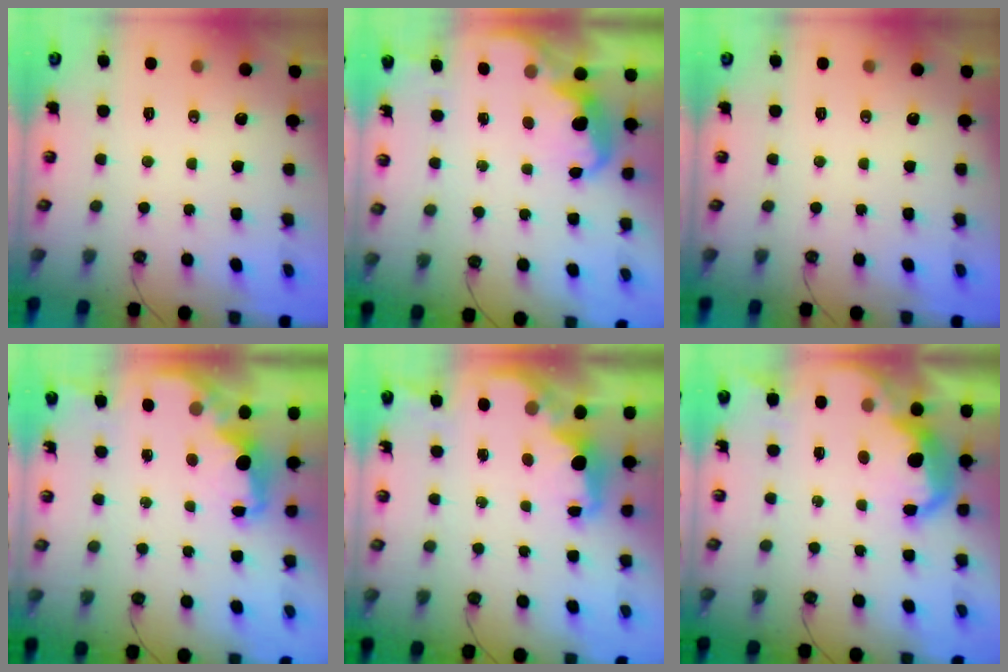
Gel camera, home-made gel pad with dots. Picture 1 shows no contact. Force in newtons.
{"total": 3.3, "press": 3.1, "slide": 1.0}
{"total": 0.0}
{"total": 2.2, "press": 2.1, "slide": 0.8}
{"total": 2.2, "press": 2.1, "slide": 0.8}
{"total": 7.4, "press": 7.3, "slide": 0.6}